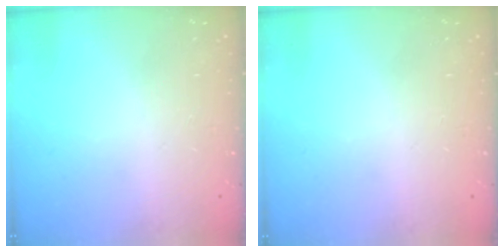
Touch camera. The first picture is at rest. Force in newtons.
{"total": 0.0}